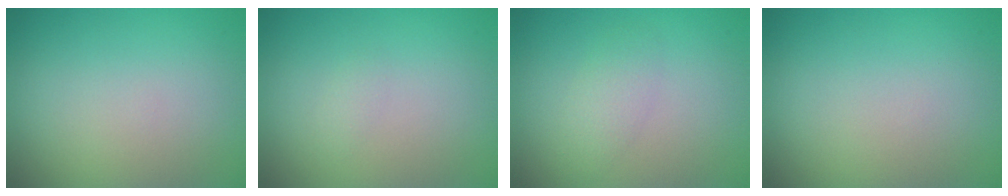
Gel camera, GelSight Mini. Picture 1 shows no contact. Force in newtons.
{"total": 0.6, "press": 0.6, "slide": 0.0}
{"total": 1.7, "press": 1.7, "slide": 0.1}
{"total": 0.0}